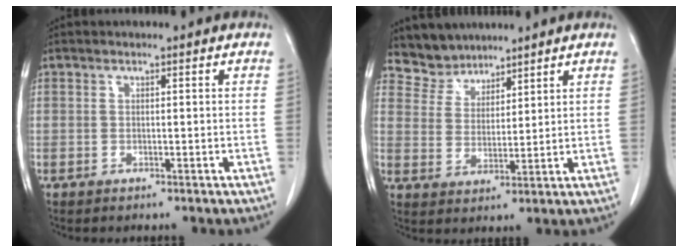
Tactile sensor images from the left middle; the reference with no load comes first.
{"total": 5.5, "force": [5.0, 2.2, -0.4], "torque": [0.007, 0.007, 0.104]}